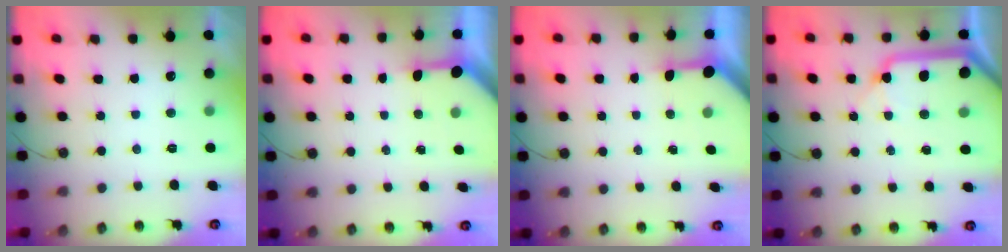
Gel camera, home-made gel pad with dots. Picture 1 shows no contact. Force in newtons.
{"total": 3.5, "press": 3.5, "slide": 0.4}
{"total": 3.3, "press": 3.3, "slide": 0.4}
{"total": 16.5, "press": 16.4, "slide": 1.9}